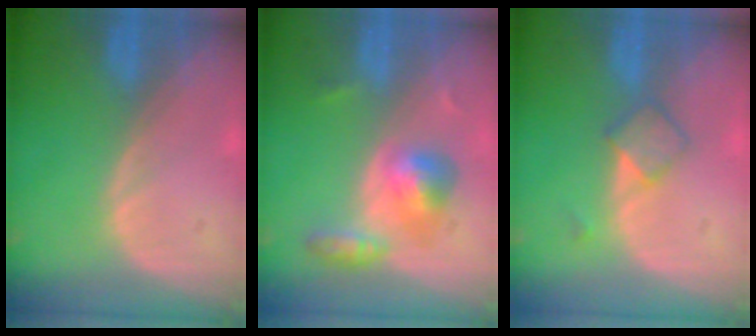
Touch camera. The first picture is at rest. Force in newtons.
{"total": 5.6, "press": 5.4, "slide": 1.5}
{"total": 3.1, "press": 3.1, "slide": 0.2}